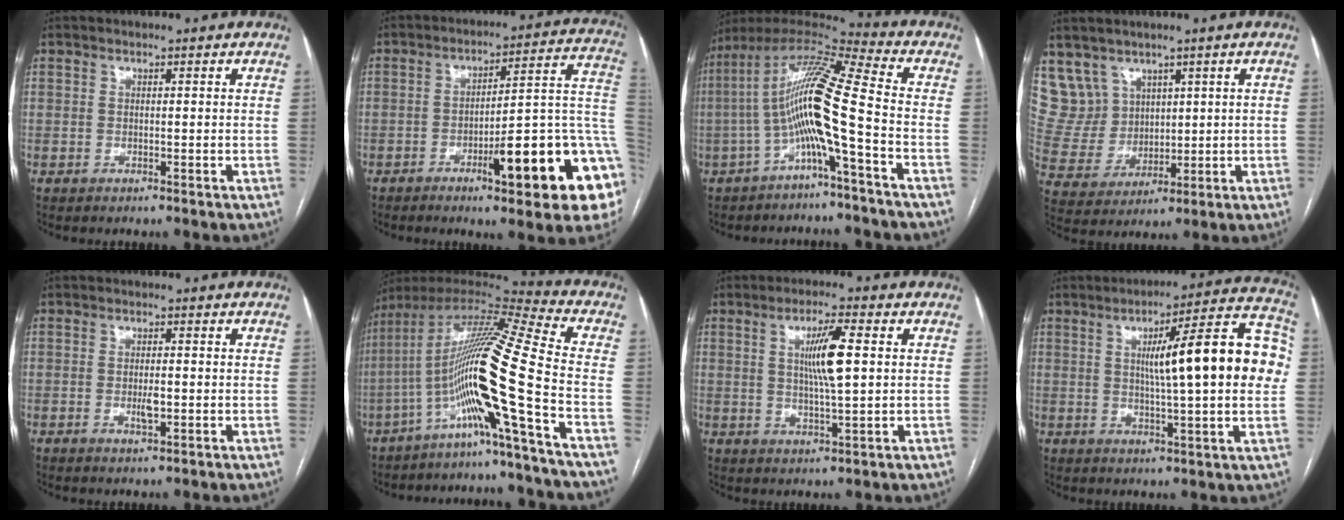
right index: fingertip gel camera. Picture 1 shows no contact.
{"total": 19.7, "force": [-6.6, 2.9, 18.3], "torque": [-0.154, 0.024, -0.081]}
{"total": 13.4, "force": [-3.2, -0.3, 13.1], "torque": [-0.248, 0.028, -0.069]}
{"total": 7.9, "force": [4.9, 6.1, 0.2], "torque": [-0.016, 0.029, 0.119]}
{"total": 2.6, "force": [-0.5, 0.7, 2.4], "torque": [-0.048, -0.001, -0.006]}
{"total": 18.0, "force": [-6.3, -2.3, 16.7], "torque": [-0.314, 0.008, -0.128]}
{"total": 7.5, "force": [1.5, 0.5, 7.3], "torque": [-0.133, -0.001, 0.026]}
{"total": 18.1, "force": [2.3, 2.1, 17.9], "torque": [-0.246, 0.036, 0.028]}